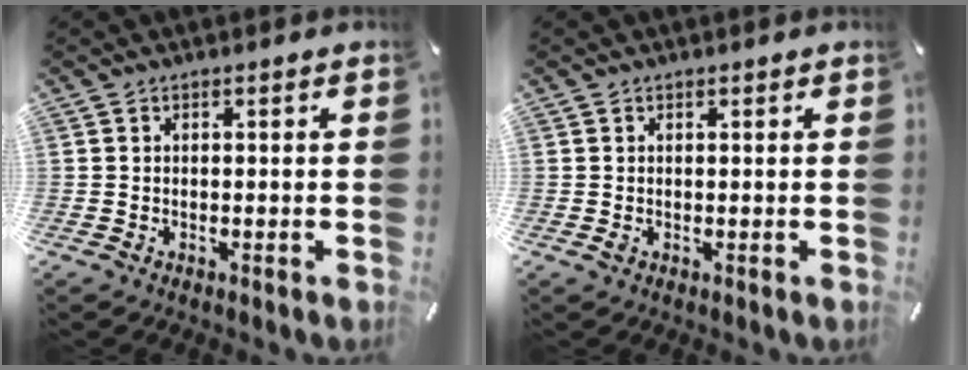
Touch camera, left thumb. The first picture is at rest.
{"total": 0.7, "force": [0.3, 0.5, 0.4], "torque": [0.000, -0.002, 0.003]}